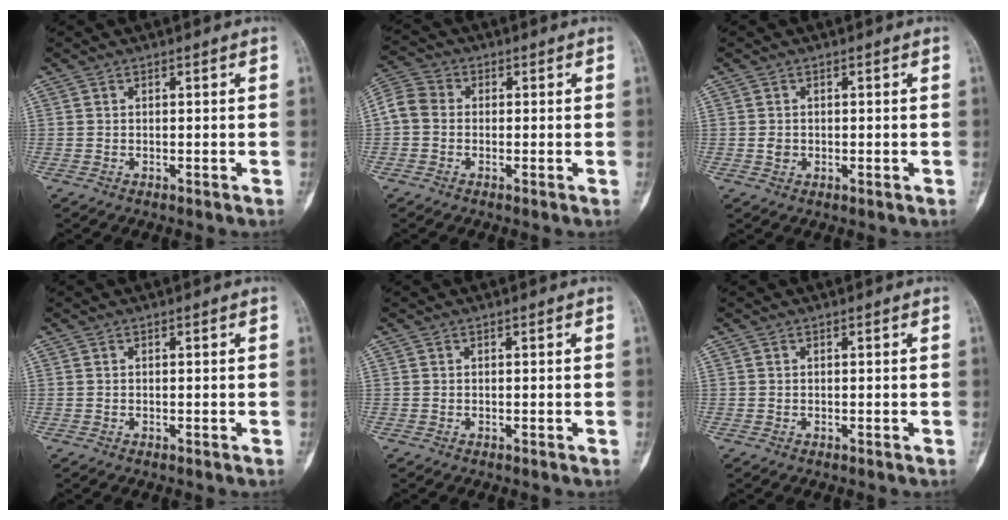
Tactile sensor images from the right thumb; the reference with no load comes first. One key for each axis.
{"total": 6.0, "fx": -0.7, "fy": 5.0, "fz": 3.3, "tx": -0.063, "ty": 0.016, "tz": -0.030}
{"total": 1.4, "fx": -0.1, "fy": 1.2, "fz": 0.8, "tx": -0.009, "ty": 0.002, "tz": -0.001}
{"total": 0.0}
{"total": 0.0}
{"total": 0.0}